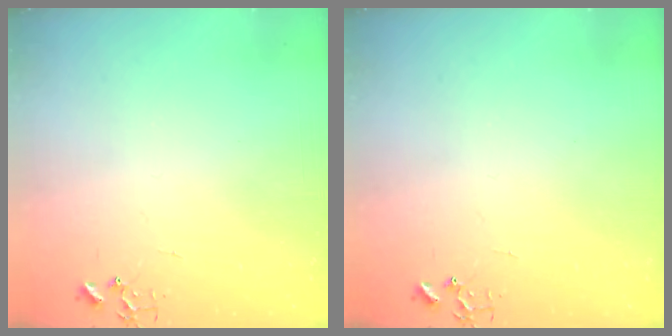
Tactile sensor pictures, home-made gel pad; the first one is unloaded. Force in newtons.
{"total": 0.0}